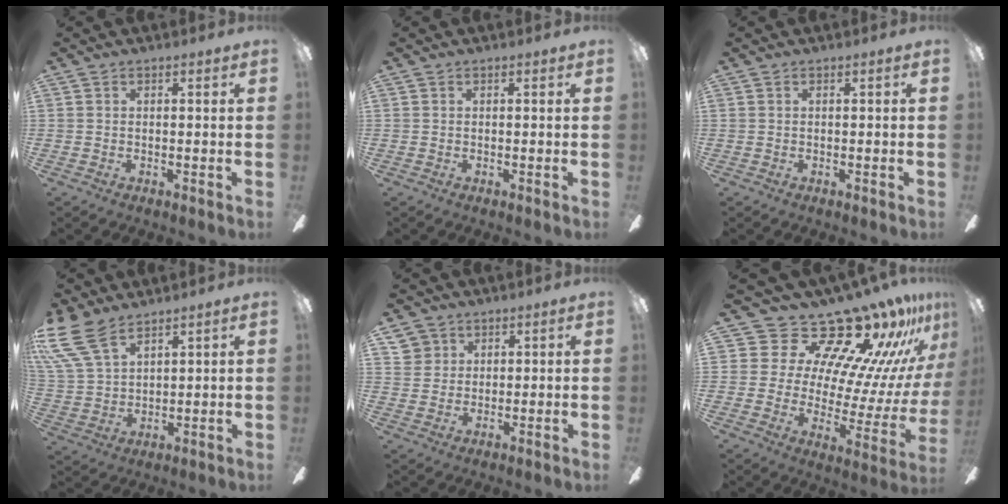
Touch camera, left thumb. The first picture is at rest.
{"total": 0.0}
{"total": 0.0}
{"total": 14.0, "force": [9.3, 6.6, 8.1], "torque": [-0.209, -0.043, 0.172]}
{"total": 4.4, "force": [2.6, 3.5, 0.5], "torque": [-0.009, -0.001, 0.047]}
{"total": 22.2, "force": [18.6, 8.4, 8.7], "torque": [-0.112, -0.175, 0.325]}